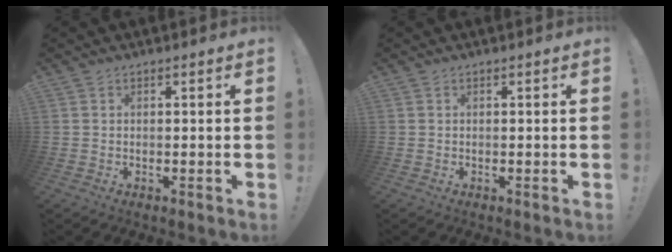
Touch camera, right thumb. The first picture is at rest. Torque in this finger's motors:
{"motor_torque": [0.00, 0.00, 0.00, 0.00, 0.00]}